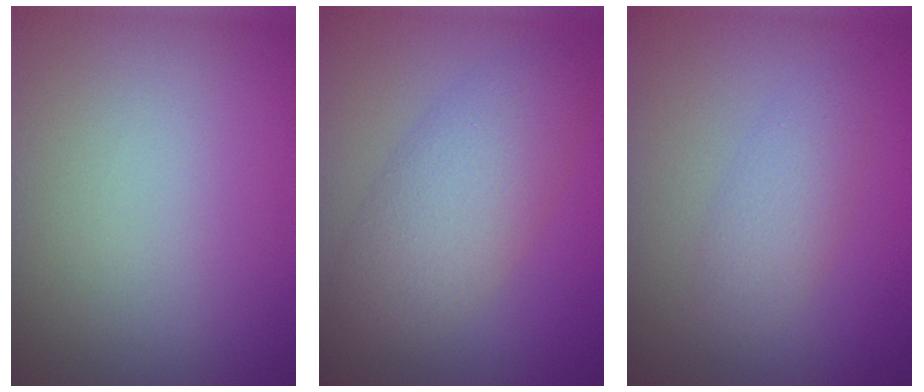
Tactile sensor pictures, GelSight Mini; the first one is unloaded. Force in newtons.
{"total": 5.3, "press": 5.3, "slide": 0.1}
{"total": 2.3, "press": 2.3, "slide": 0.1}